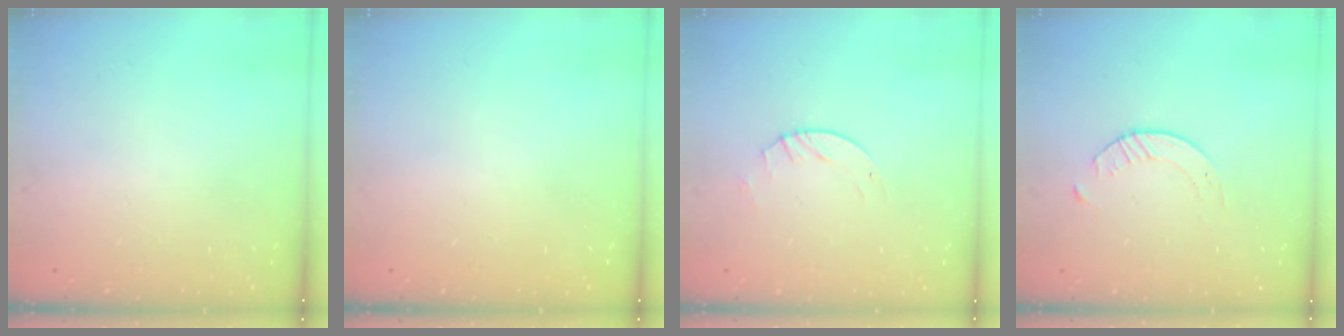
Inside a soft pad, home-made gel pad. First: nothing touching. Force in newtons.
{"total": 0.0}
{"total": 2.8, "press": 2.8, "slide": 0.4}
{"total": 2.1, "press": 2.0, "slide": 0.3}